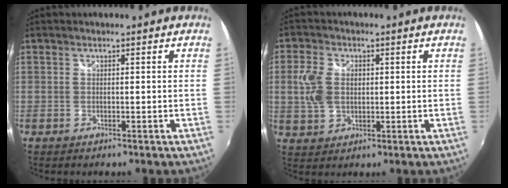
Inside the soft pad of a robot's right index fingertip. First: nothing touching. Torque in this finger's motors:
{"motor_torque": [0.11, 0.02, 0.09, 0.04]}